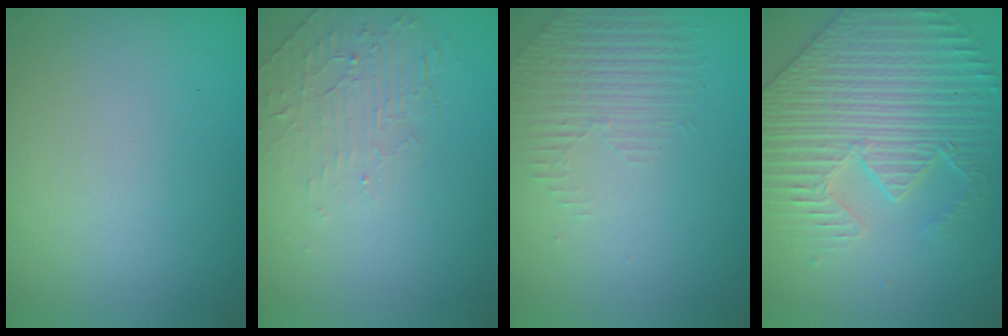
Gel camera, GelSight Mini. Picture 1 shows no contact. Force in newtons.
{"total": 2.0, "press": 0.9, "slide": 1.8}
{"total": 1.5, "press": 0.9, "slide": 1.2}
{"total": 5.0, "press": 4.9, "slide": 1.3}